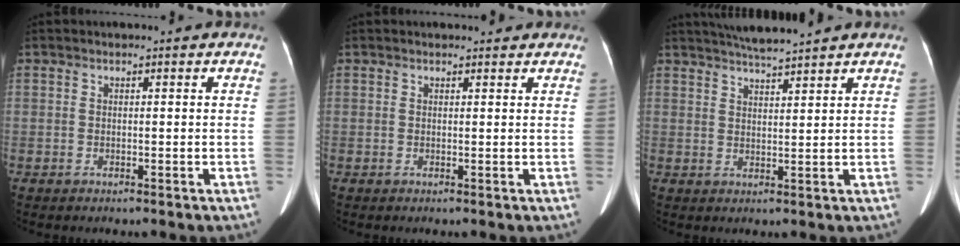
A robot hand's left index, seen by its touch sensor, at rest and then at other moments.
{"total": 2.6, "force": [2.4, 0.9, 0.6], "torque": [-0.005, 0.010, 0.021]}
{"total": 6.1, "force": [5.6, -0.6, 2.3], "torque": [-0.044, 0.013, 0.096]}